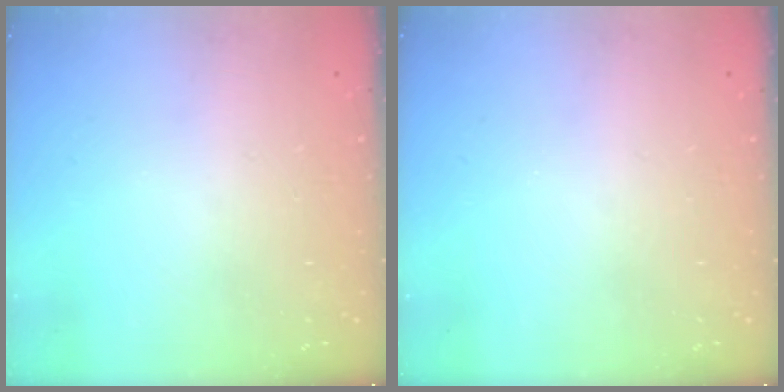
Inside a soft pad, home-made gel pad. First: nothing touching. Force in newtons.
{"total": 0.0}